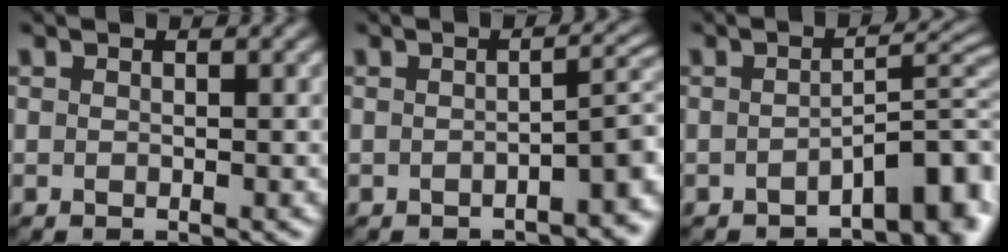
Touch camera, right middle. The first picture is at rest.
{"total": 3.6, "force": [-1.8, 1.2, 2.9], "torque": [-0.034, 0.006, -0.026]}
{"total": 5.1, "force": [-2.8, 1.8, 3.9], "torque": [-0.040, 0.008, -0.042]}